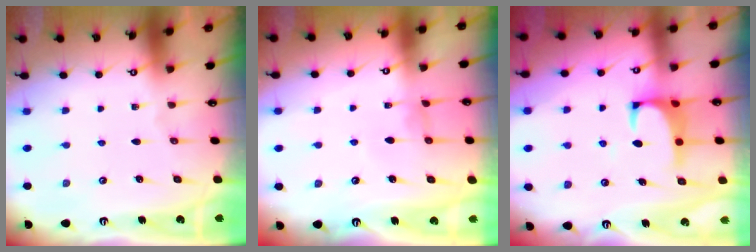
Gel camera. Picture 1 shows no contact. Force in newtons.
{"total": 1.1, "press": 0.9, "slide": 0.5}
{"total": 1.6, "press": 1.3, "slide": 0.9}